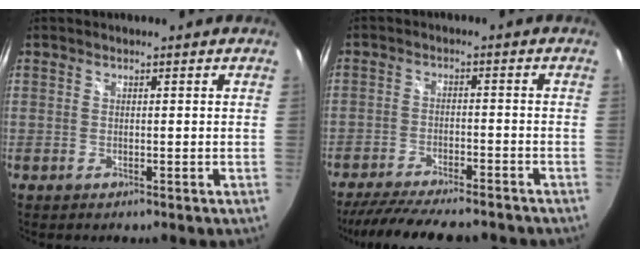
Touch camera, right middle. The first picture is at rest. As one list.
[{"total": 17.2, "force": [-14.7, 3.9, 8.0], "torque": [-0.158, -0.024, -0.220]}]